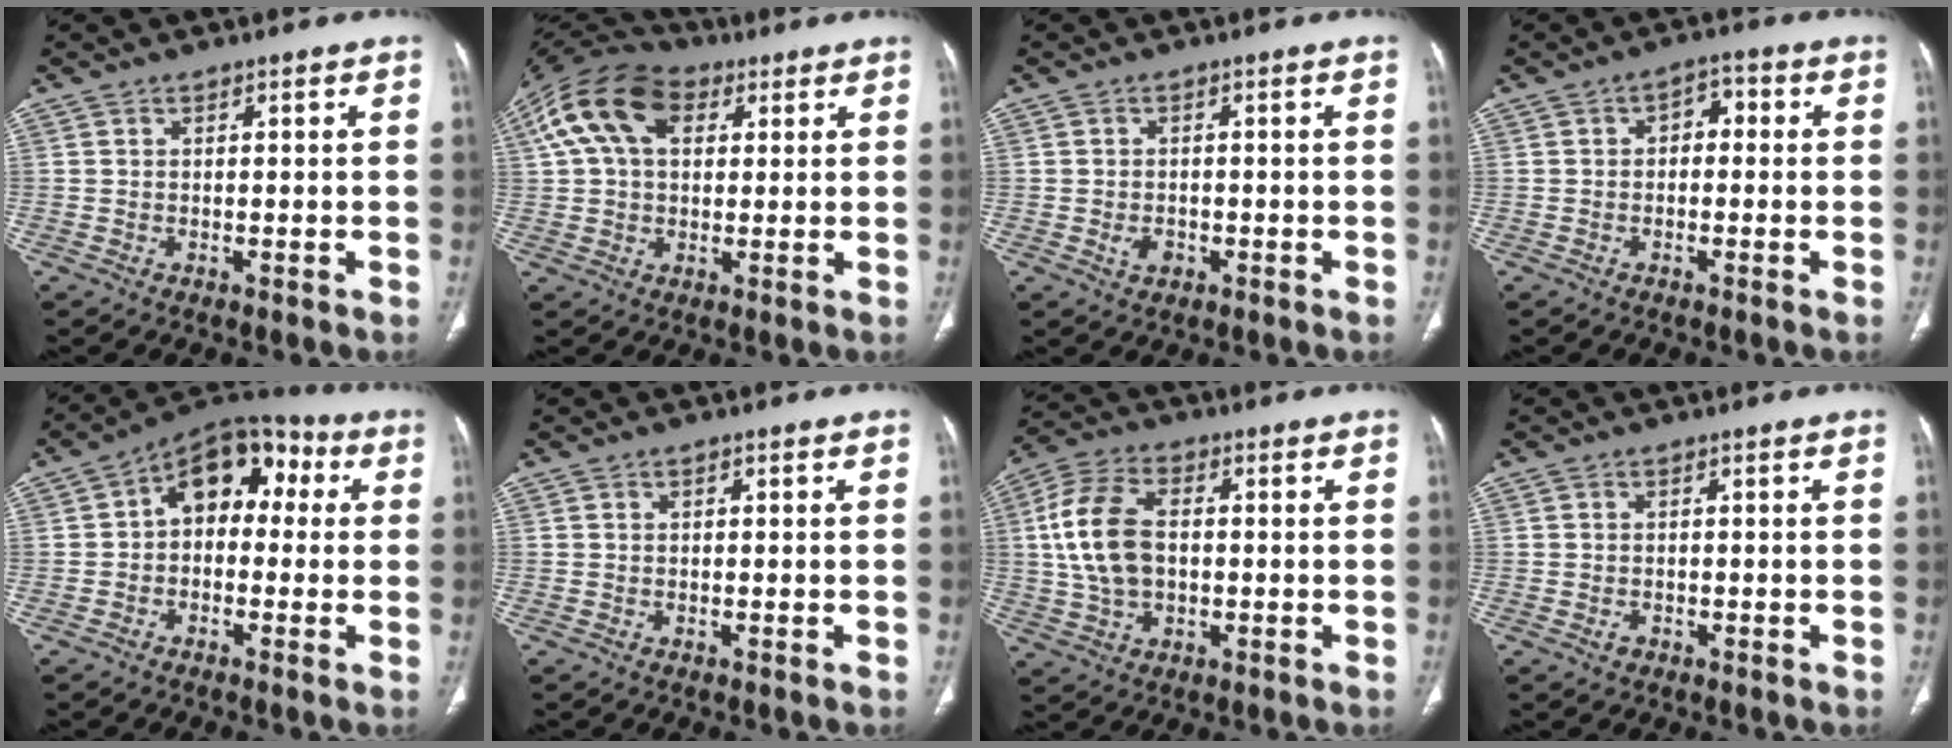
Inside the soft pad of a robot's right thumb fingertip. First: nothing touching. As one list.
[{"total": 15.7, "force": [5.3, 10.0, 10.9], "torque": [-0.208, 0.026, 0.087]}, {"total": 2.5, "force": [-0.8, 1.8, 1.4], "torque": [-0.022, 0.004, -0.010]}, {"total": 3.6, "force": [0.0, 2.4, 2.6], "torque": [-0.019, 0.017, -0.010]}, {"total": 11.8, "force": [1.3, 8.1, 8.5], "torque": [-0.082, 0.041, 0.002]}, {"total": 0.0}, {"total": 12.8, "force": [0.7, 8.0, 9.9], "torque": [-0.198, 0.017, 0.013]}, {"total": 1.1, "force": [-0.5, 0.9, 0.5], "torque": [-0.008, 0.005, -0.007]}]